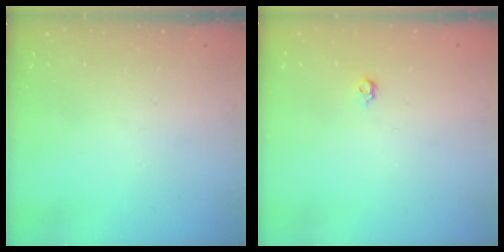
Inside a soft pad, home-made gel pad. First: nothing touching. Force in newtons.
{"total": 4.0, "press": 3.9, "slide": 0.7}